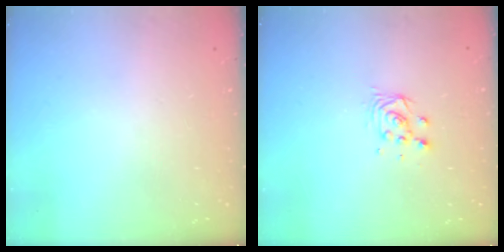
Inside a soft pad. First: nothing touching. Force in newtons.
{"total": 4.0, "press": 4.0, "slide": 0.2}